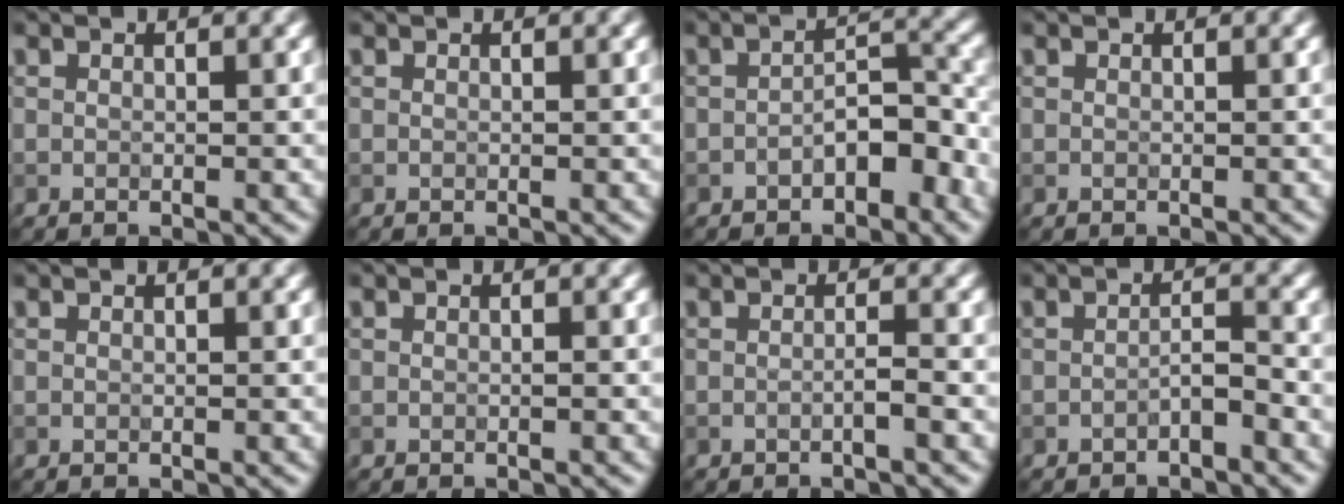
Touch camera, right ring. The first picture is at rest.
{"total": 0.0}
{"total": 3.6, "force": [-1.8, 1.7, 2.7], "torque": [-0.037, 0.012, -0.030]}
{"total": 0.0}
{"total": 0.0}
{"total": 0.0}
{"total": 1.1, "force": [-0.5, 0.1, 1.0], "torque": [-0.016, 0.000, -0.010]}
{"total": 1.4, "force": [-1.0, 0.3, 1.0], "torque": [-0.017, 0.006, -0.019]}